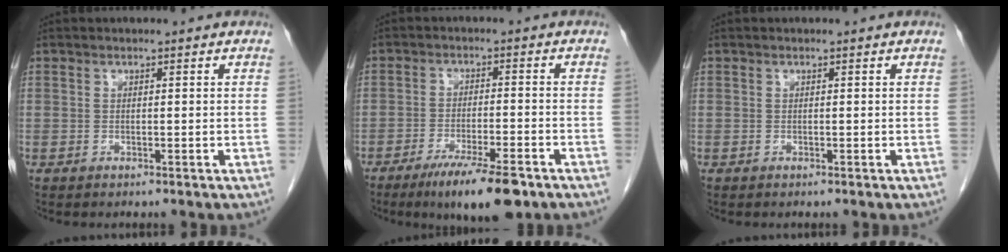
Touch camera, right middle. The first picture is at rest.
{"total": 9.8, "force": [-6.6, 1.4, 7.2], "torque": [-0.115, -0.019, -0.103]}
{"total": 0.0}